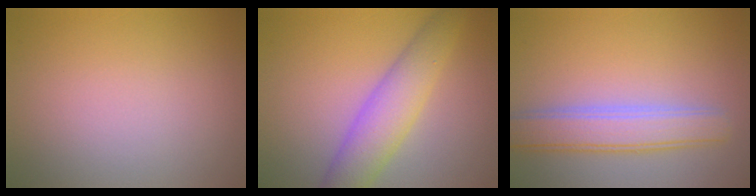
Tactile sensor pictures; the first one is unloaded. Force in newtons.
{"total": 4.8, "press": 4.8, "slide": 0.3}
{"total": 4.2, "press": 4.2, "slide": 0.4}